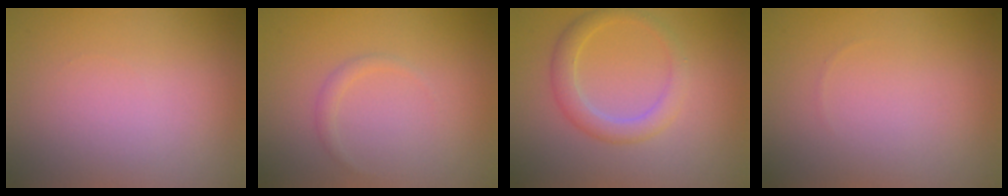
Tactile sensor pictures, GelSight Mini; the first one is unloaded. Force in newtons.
{"total": 0.8, "press": 0.8, "slide": 0.1}
{"total": 2.7, "press": 2.7, "slide": 0.1}
{"total": 0.0}